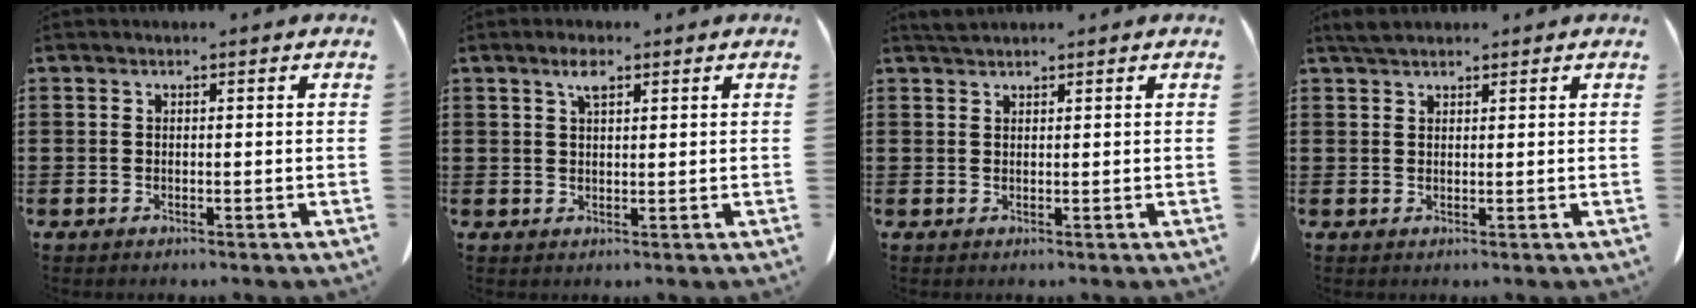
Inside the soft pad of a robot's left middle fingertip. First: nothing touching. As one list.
[{"total": 2.6, "force": [1.7, 0.9, 1.9], "torque": [-0.034, 0.001, 0.027]}, {"total": 1.4, "force": [1.2, 0.2, 0.5], "torque": [-0.014, -0.001, 0.025]}, {"total": 2.0, "force": [1.7, 0.6, 0.8], "torque": [-0.021, 0.003, 0.034]}]